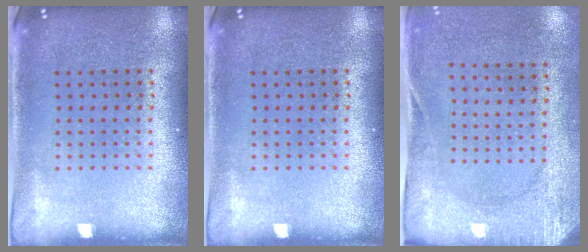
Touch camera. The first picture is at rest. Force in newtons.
{"total": 0.0}
{"total": 2.8, "press": 2.1, "slide": 1.8}